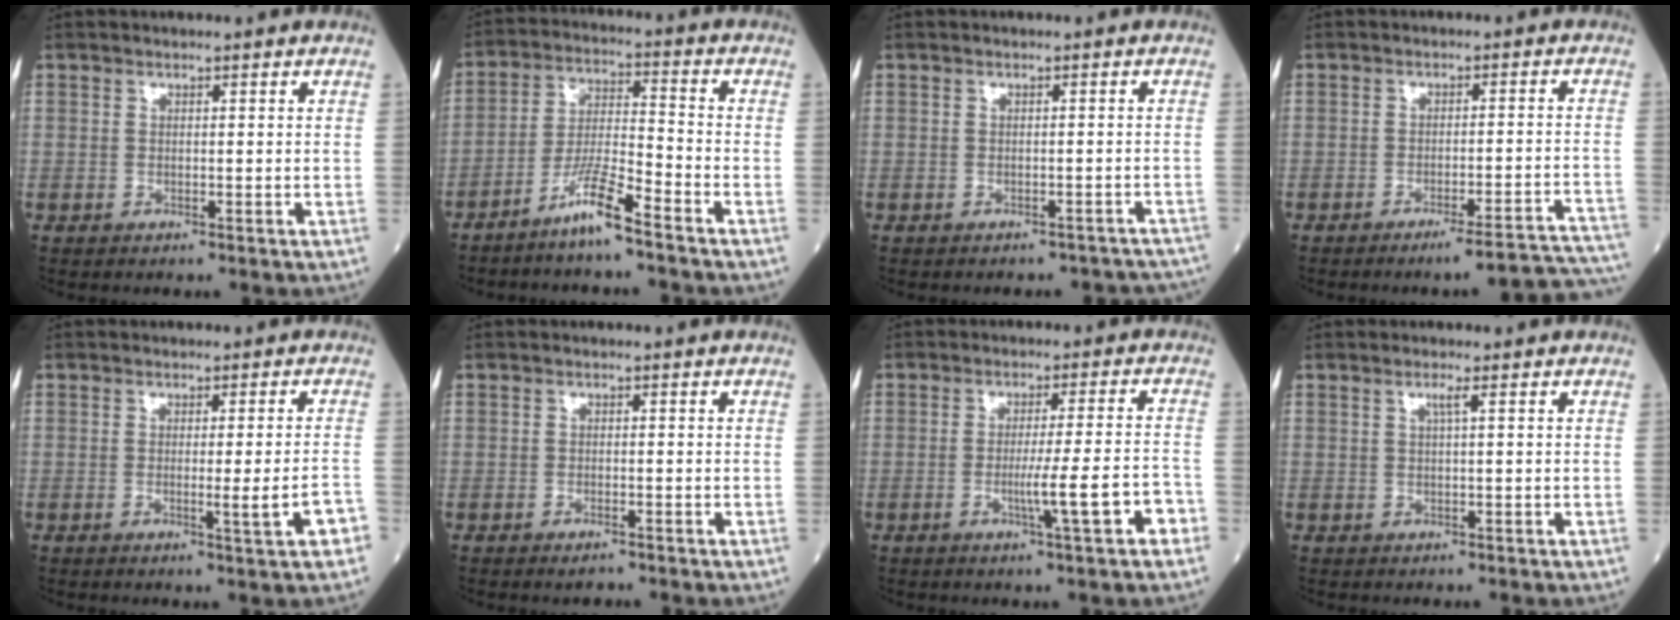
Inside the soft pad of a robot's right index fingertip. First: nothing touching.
{"total": 7.7, "force": [-5.8, -0.2, 5.1], "torque": [-0.101, -0.013, -0.116]}
{"total": 8.2, "force": [-7.5, 2.9, 1.4], "torque": [-0.008, 0.009, -0.070]}
{"total": 12.3, "force": [-11.6, -0.6, 4.2], "torque": [-0.003, 0.018, -0.140]}
{"total": 4.8, "force": [-1.9, -0.4, 4.4], "torque": [-0.053, -0.009, -0.026]}
{"total": 1.4, "force": [-1.2, 0.3, 0.8], "torque": [-0.014, -0.002, -0.016]}
{"total": 8.0, "force": [-3.3, -0.4, 7.3], "torque": [-0.107, -0.004, -0.050]}
{"total": 1.2, "force": [0.4, -0.3, 1.0], "torque": [-0.023, 0.000, 0.008]}